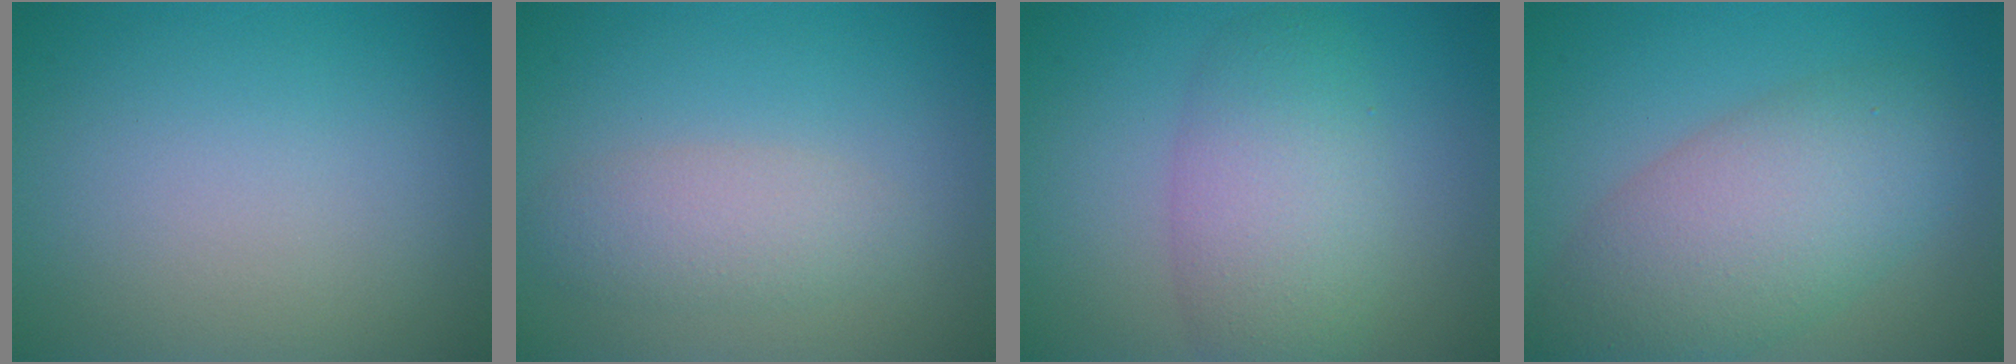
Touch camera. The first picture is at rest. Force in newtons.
{"total": 2.7, "press": 2.7, "slide": 0.2}
{"total": 5.5, "press": 5.5, "slide": 0.1}
{"total": 7.7, "press": 7.7, "slide": 0.3}